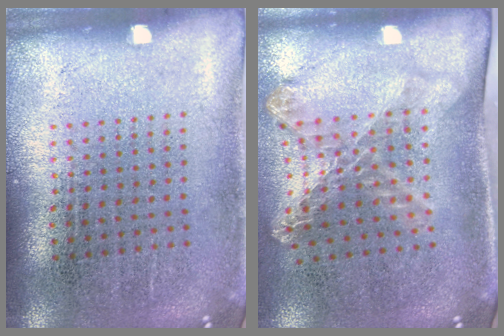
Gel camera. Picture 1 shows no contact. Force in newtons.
{"total": 1.8, "press": 1.3, "slide": 1.2}